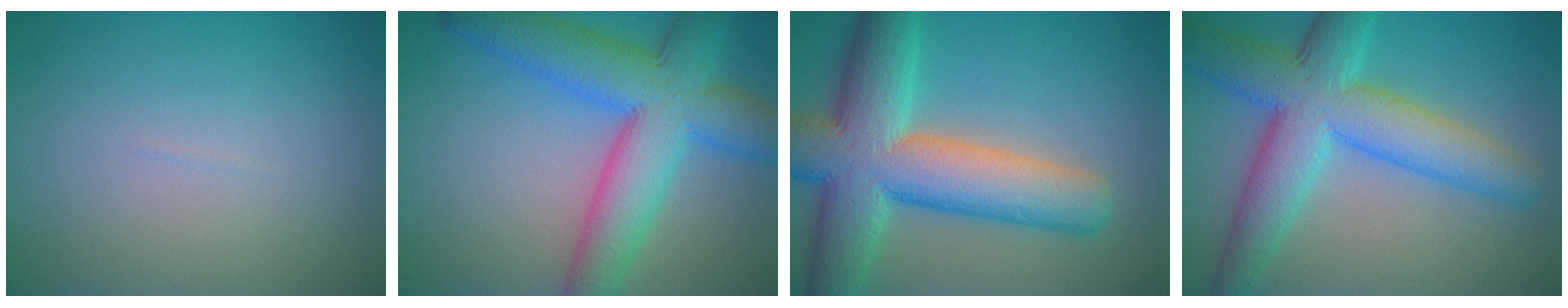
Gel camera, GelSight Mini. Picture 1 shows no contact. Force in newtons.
{"total": 10.0, "press": 10.0, "slide": 0.3}
{"total": 12.5, "press": 12.5, "slide": 0.6}
{"total": 9.5, "press": 9.5, "slide": 0.1}